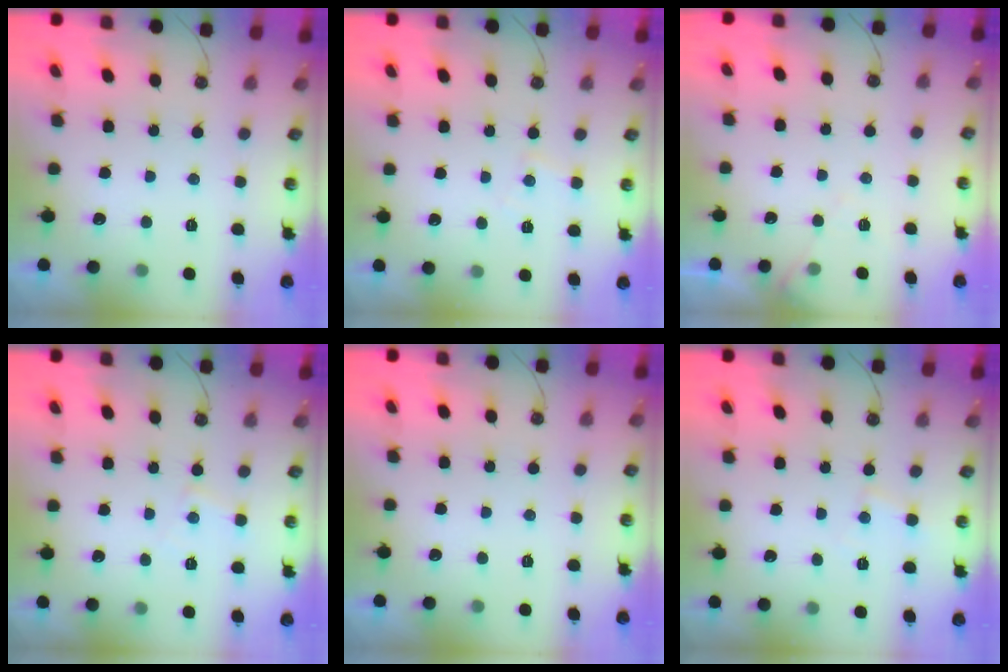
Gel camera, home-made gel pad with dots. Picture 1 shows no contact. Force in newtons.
{"total": 5.4, "press": 5.3, "slide": 0.6}
{"total": 5.0, "press": 4.9, "slide": 0.7}
{"total": 5.2, "press": 5.2, "slide": 0.4}
{"total": 0.0}
{"total": 3.9, "press": 3.9, "slide": 0.5}